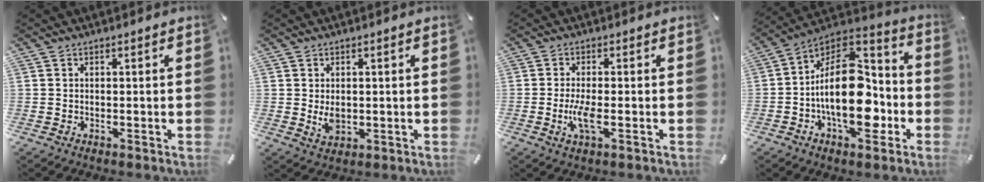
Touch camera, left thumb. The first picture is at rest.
{"total": 3.6, "force": [0.0, 2.6, 2.5], "torque": [-0.052, -0.005, -0.003]}
{"total": 5.1, "force": [-1.1, 1.3, 4.8], "torque": [-0.114, -0.015, -0.026]}
{"total": 21.0, "force": [-3.8, 12.6, 16.3], "torque": [-0.268, -0.008, -0.064]}